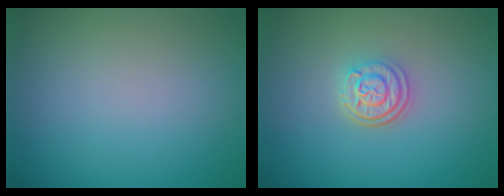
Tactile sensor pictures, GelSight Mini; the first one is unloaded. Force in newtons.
{"total": 3.0, "press": 2.4, "slide": 1.7}